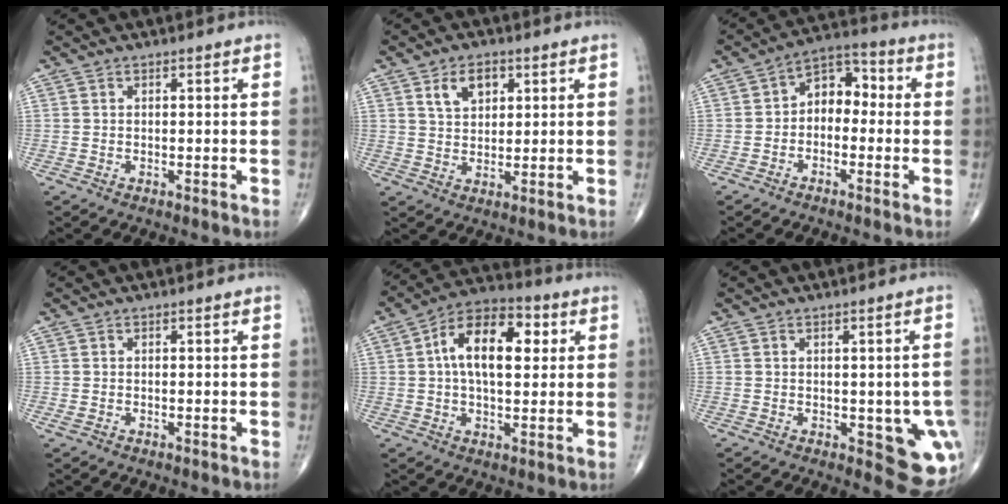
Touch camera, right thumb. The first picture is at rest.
{"total": 6.0, "force": [2.8, 3.8, 3.8], "torque": [-0.047, -0.009, 0.049]}
{"total": 7.4, "force": [-0.8, 5.3, 5.1], "torque": [-0.049, 0.038, -0.033]}
{"total": 0.6, "force": [-0.1, 0.5, 0.4], "torque": [-0.012, -0.001, -0.001]}
{"total": 14.1, "force": [2.8, 7.7, 11.5], "torque": [-0.174, 0.020, 0.038]}
{"total": 9.4, "force": [-1.8, 4.3, 8.2], "torque": [-0.057, -0.012, -0.014]}